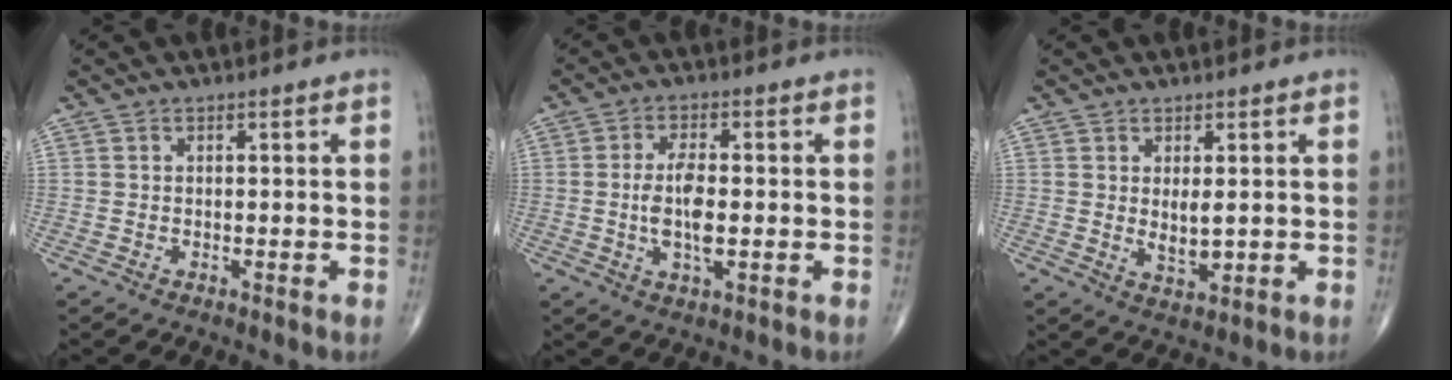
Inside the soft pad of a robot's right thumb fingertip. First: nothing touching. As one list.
[{"total": 7.0, "force": [-0.5, 2.7, 6.5], "torque": [-0.128, -0.003, -0.011]}, {"total": 3.9, "force": [0.6, 1.6, 3.5], "torque": [-0.056, -0.015, 0.017]}]